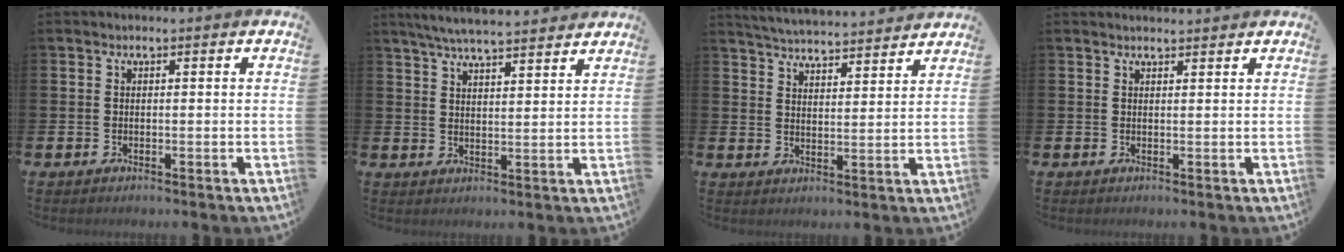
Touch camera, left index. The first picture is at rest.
{"total": 5.7, "force": [5.5, 0.2, 1.6], "torque": [-0.045, -0.023, 0.099]}
{"total": 5.1, "force": [5.1, 0.1, 0.3], "torque": [-0.029, -0.035, 0.090]}
{"total": 1.2, "force": [1.2, 0.1, 0.0], "torque": [0.007, -0.006, 0.020]}